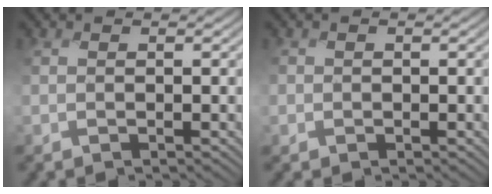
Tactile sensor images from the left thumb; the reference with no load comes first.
{"total": 1.0, "force": [-0.3, 0.9, -0.3], "torque": [0.003, -0.004, -0.011]}